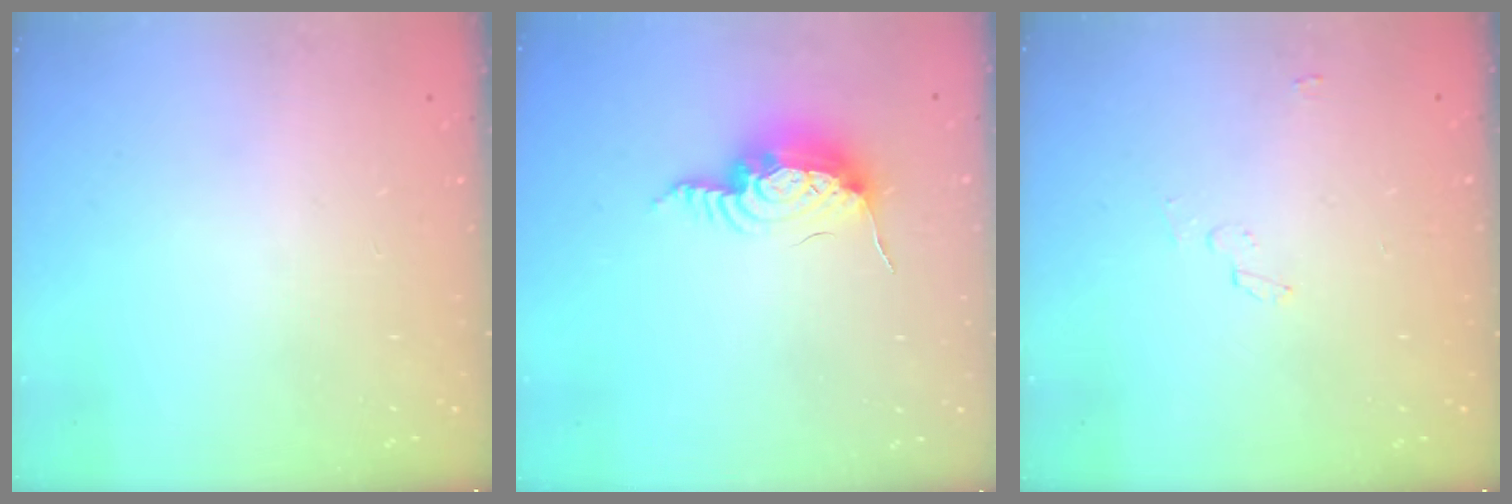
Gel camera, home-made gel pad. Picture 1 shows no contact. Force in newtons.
{"total": 12.9, "press": 12.9, "slide": 0.8}
{"total": 2.2, "press": 2.2, "slide": 0.2}